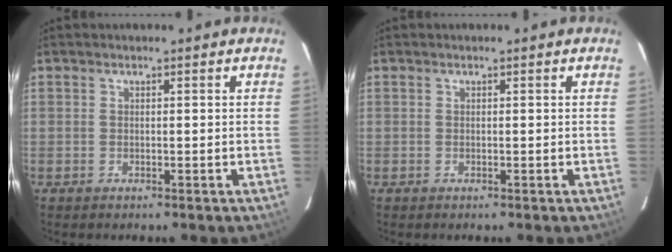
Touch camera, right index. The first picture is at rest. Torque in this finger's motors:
{"motor_torque": [0.00, 0.00, 0.01, 0.00]}